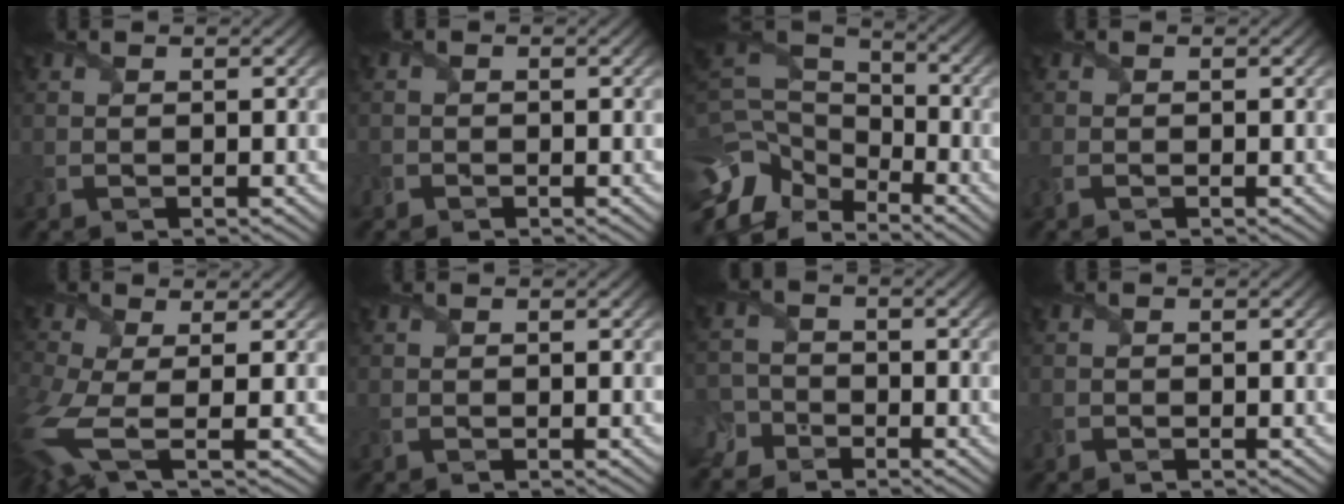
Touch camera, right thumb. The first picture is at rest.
{"total": 0.7, "force": [-0.3, 0.4, -0.4], "torque": [0.017, 0.000, -0.009]}
{"total": 10.9, "force": [-5.5, 6.9, 6.3], "torque": [-0.179, -0.009, -0.111]}
{"total": 0.9, "force": [-0.6, 0.4, 0.5], "torque": [-0.017, -0.004, -0.014]}
{"total": 8.9, "force": [-2.2, 3.9, 7.7], "torque": [-0.217, -0.023, -0.045]}
{"total": 0.0}
{"total": 4.0, "force": [-3.2, 2.4, 0.5], "torque": [-0.007, -0.001, -0.073]}
{"total": 0.5, "force": [0.0, 0.3, -0.4], "torque": [0.018, -0.002, -0.001]}